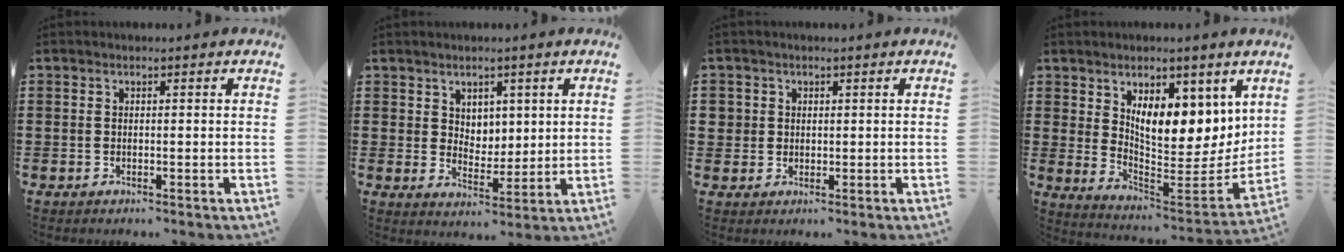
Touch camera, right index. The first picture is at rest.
{"total": 4.0, "force": [2.7, 3.0, 0.4], "torque": [-0.016, 0.000, 0.049]}
{"total": 1.7, "force": [0.4, 1.6, 0.3], "torque": [-0.014, 0.008, 0.006]}
{"total": 9.3, "force": [5.8, 4.6, 5.7], "torque": [-0.086, -0.049, 0.100]}